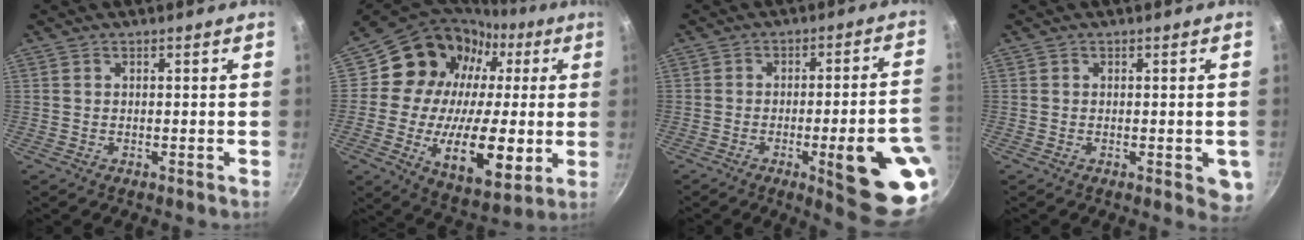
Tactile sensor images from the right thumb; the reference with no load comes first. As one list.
[{"total": 22.9, "force": [-0.4, 17.5, 14.8], "torque": [-0.205, 0.011, -0.006]}, {"total": 17.7, "force": [-5.8, 3.5, 16.3], "torque": [-0.177, 0.022, -0.071]}, {"total": 4.2, "force": [-1.0, 1.8, 3.7], "torque": [-0.032, -0.004, -0.013]}]